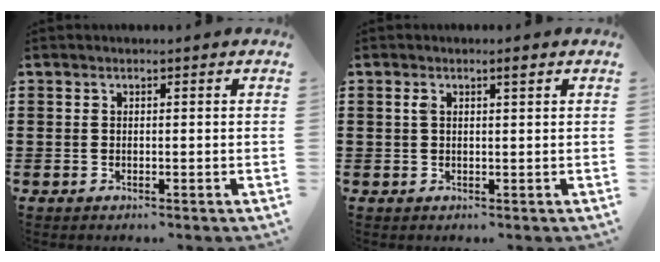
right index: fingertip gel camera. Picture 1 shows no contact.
{"total": 1.8, "force": [0.8, 0.3, 1.6], "torque": [-0.030, 0.003, 0.012]}